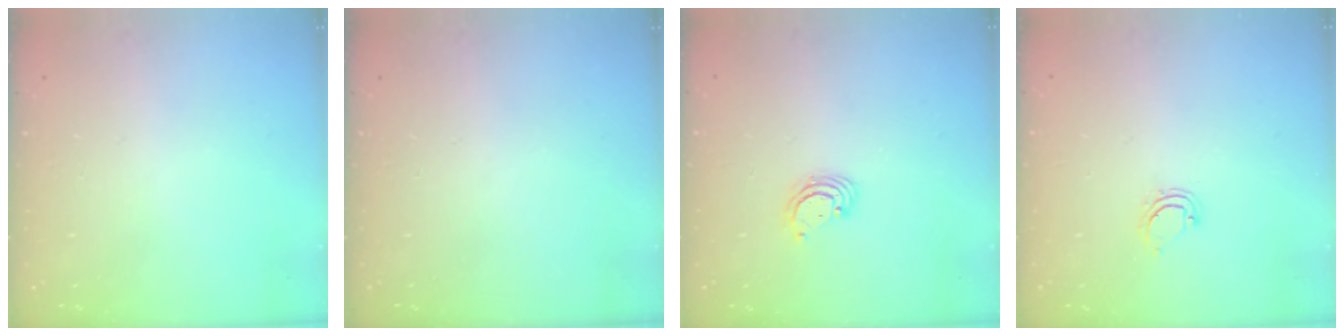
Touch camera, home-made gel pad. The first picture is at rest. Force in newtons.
{"total": 0.0}
{"total": 3.1, "press": 3.1, "slide": 0.1}
{"total": 4.2, "press": 4.2, "slide": 0.4}